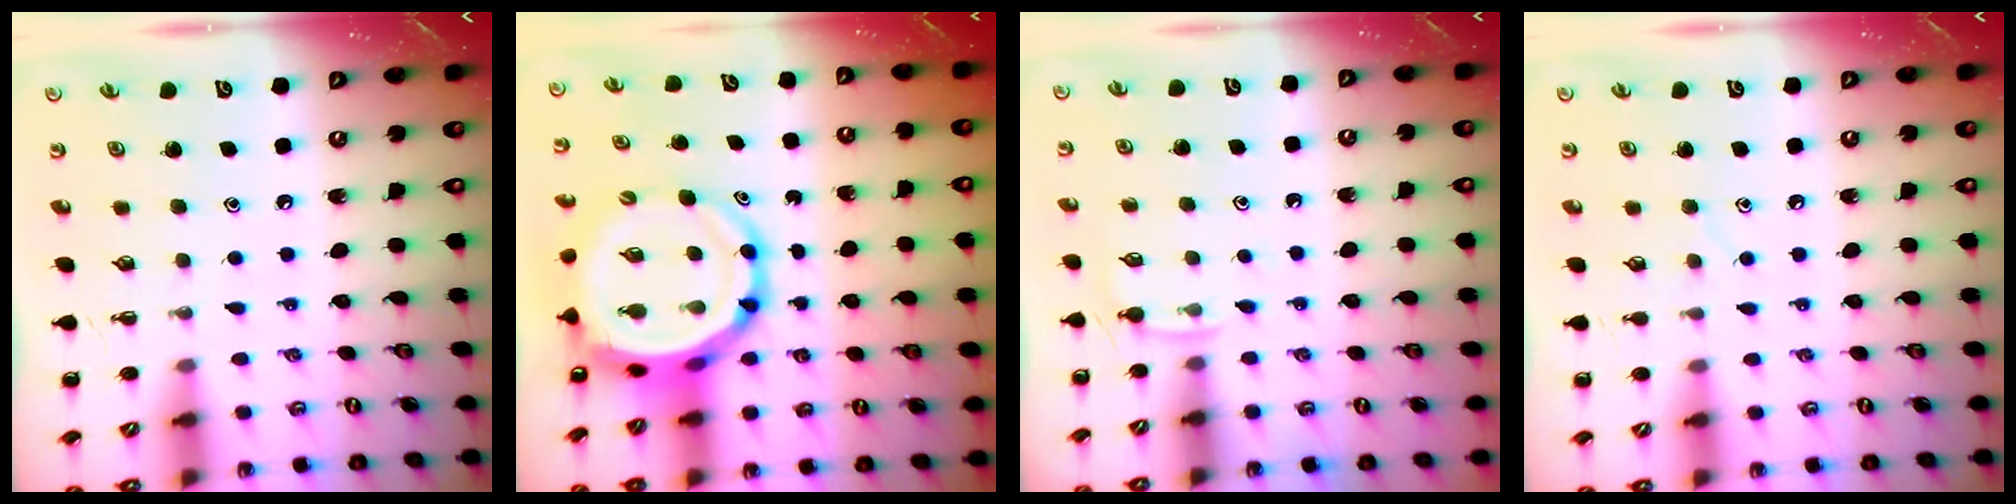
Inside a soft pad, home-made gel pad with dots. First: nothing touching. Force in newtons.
{"total": 11.4, "press": 10.9, "slide": 3.2}
{"total": 4.0, "press": 3.8, "slide": 1.3}
{"total": 3.8, "press": 3.6, "slide": 1.0}